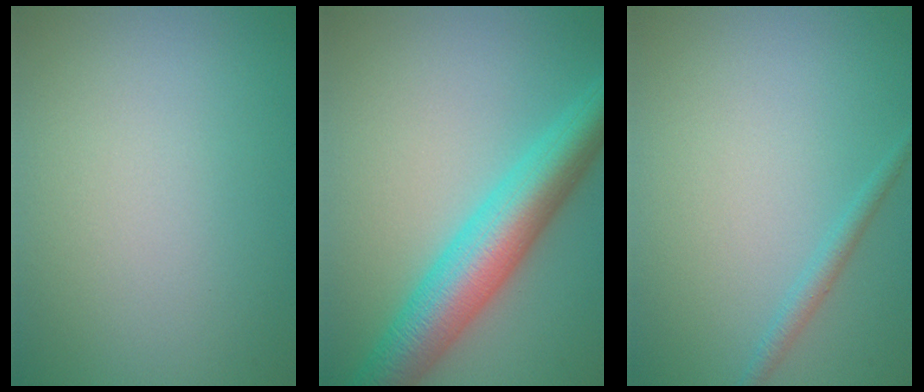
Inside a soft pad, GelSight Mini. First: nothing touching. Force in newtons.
{"total": 7.8, "press": 7.8, "slide": 0.1}
{"total": 1.3, "press": 1.3, "slide": 0.1}